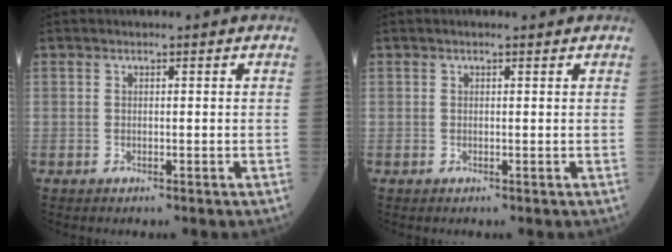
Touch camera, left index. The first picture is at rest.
{"total": 0.7, "force": [0.5, 0.1, 0.4], "torque": [-0.009, 0.004, 0.006]}